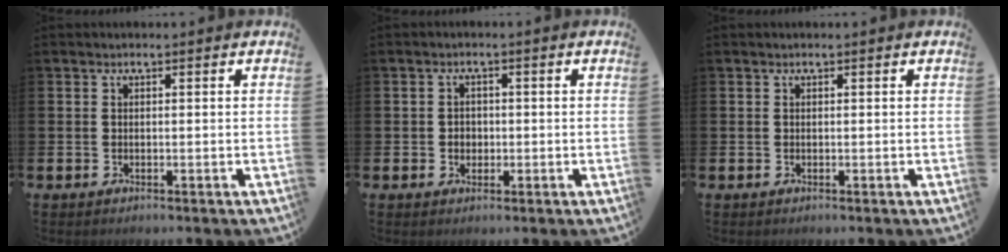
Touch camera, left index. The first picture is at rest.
{"total": 1.9, "force": [0.0, 1.7, 0.7], "torque": [0.005, 0.001, -0.008]}
{"total": 0.0}